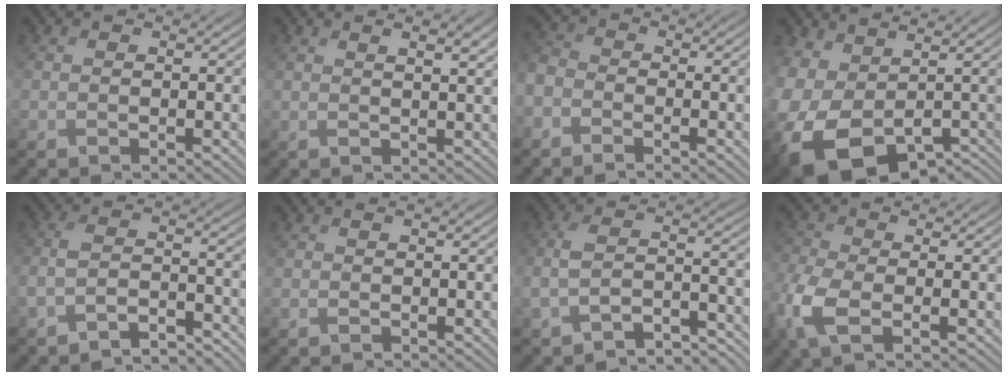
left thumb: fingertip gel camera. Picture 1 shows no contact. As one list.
[{"total": 4.3, "force": [2.3, 1.1, 3.5], "torque": [-0.051, 0.009, 0.029]}, {"total": 3.8, "force": [-2.5, 2.4, 1.6], "torque": [-0.048, 0.000, -0.068]}, {"total": 13.9, "force": [-1.7, 9.8, 9.7], "torque": [-0.239, -0.052, 0.022]}, {"total": 4.6, "force": [-3.8, 1.1, 2.4], "torque": [-0.050, 0.000, -0.075]}, {"total": 0.6, "force": [0.4, 0.1, 0.4], "torque": [-0.009, 0.002, 0.007]}, {"total": 5.9, "force": [-4.1, 2.0, 3.8], "torque": [-0.077, -0.004, -0.078]}, {"total": 6.9, "force": [-2.2, 3.6, 5.4], "torque": [-0.143, -0.010, -0.052]}]